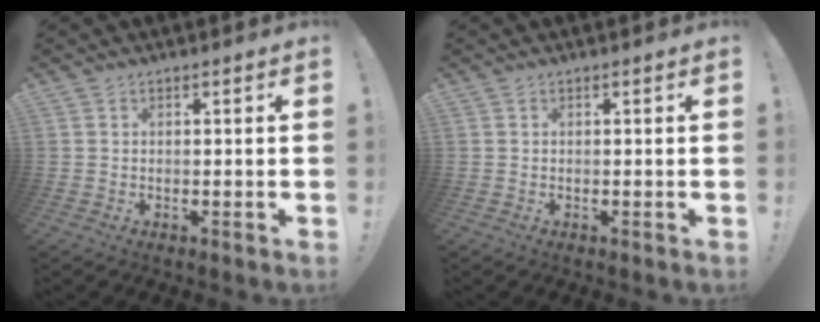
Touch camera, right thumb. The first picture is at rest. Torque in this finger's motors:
{"motor_torque": [-0.04, 0.04, 0.00, 0.00, 0.00]}